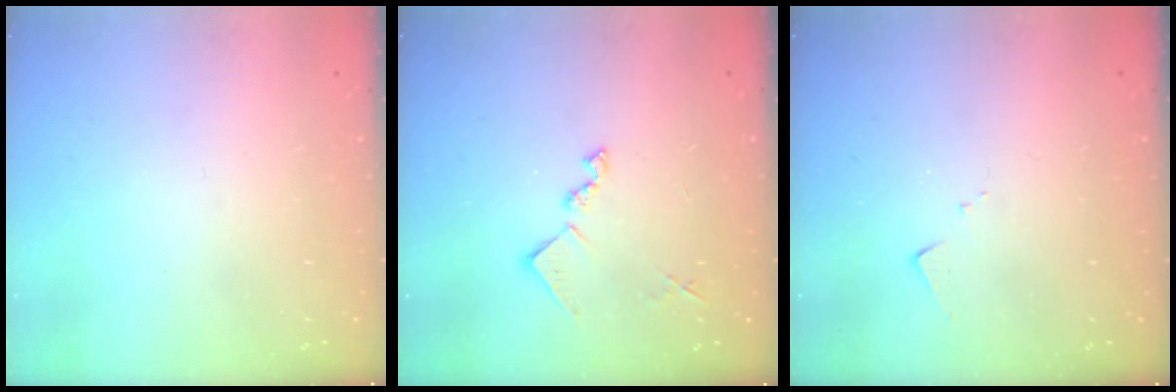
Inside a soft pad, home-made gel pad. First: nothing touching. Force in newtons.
{"total": 10.8, "press": 10.8, "slide": 0.6}
{"total": 4.5, "press": 4.5, "slide": 0.2}